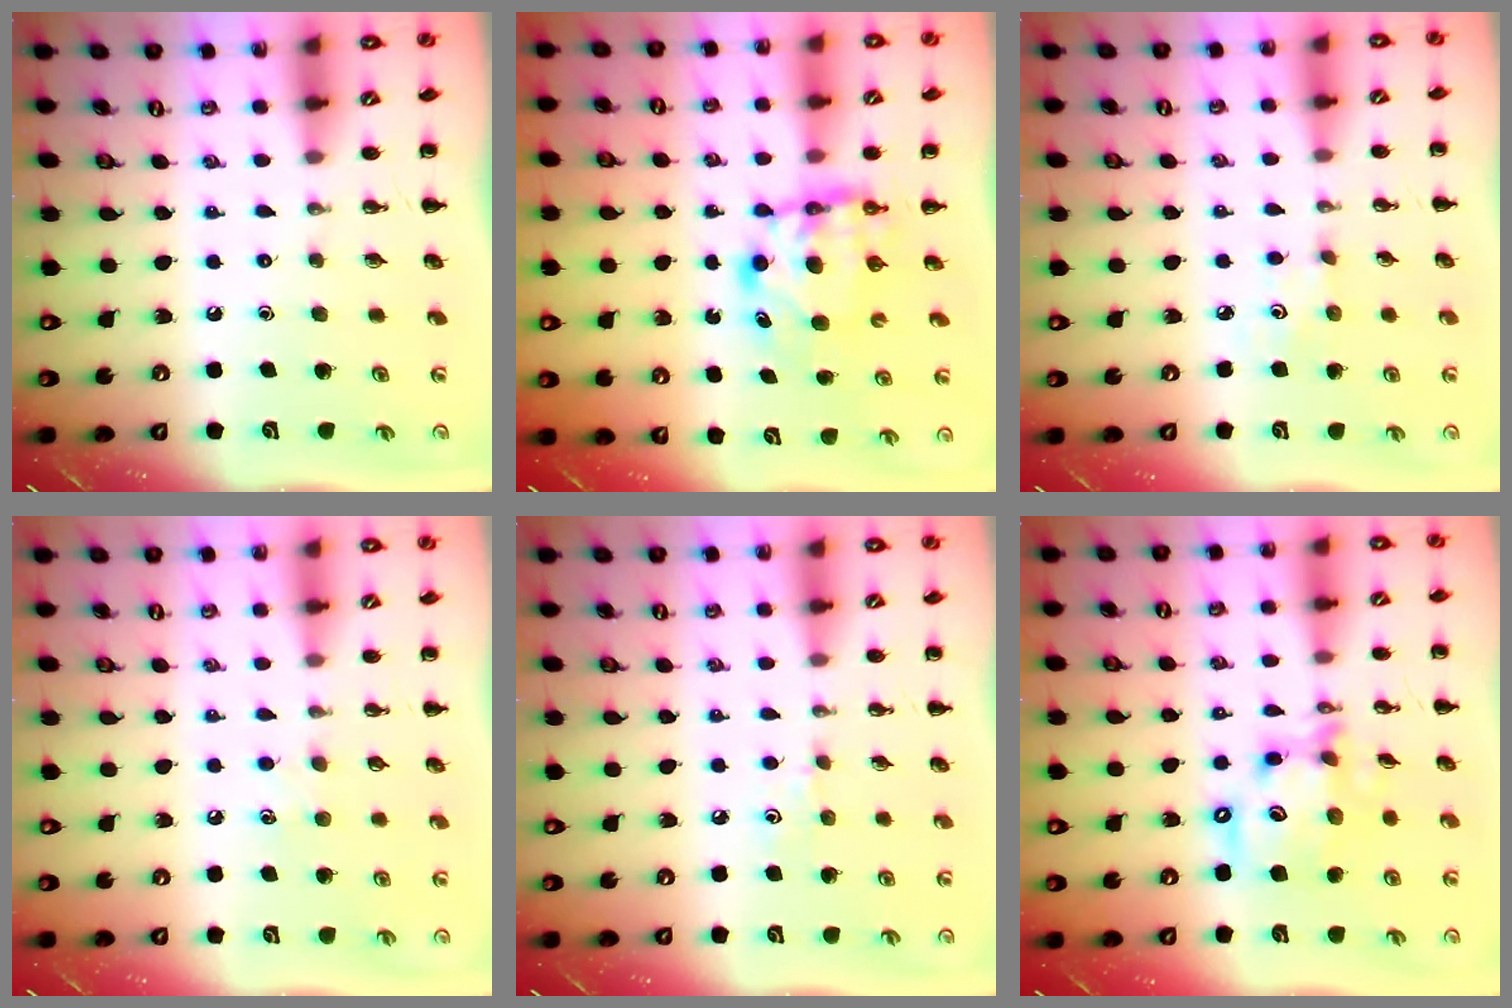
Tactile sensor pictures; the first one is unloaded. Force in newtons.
{"total": 5.9, "press": 5.9, "slide": 0.6}
{"total": 3.1, "press": 2.9, "slide": 0.9}
{"total": 4.4, "press": 4.2, "slide": 1.2}
{"total": 4.2, "press": 4.0, "slide": 1.5}
{"total": 15.1, "press": 14.6, "slide": 3.6}